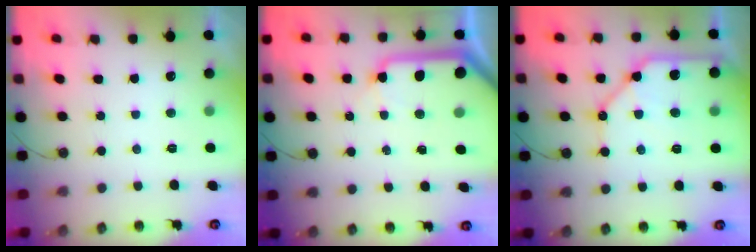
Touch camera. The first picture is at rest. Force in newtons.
{"total": 13.2, "press": 13.1, "slide": 1.5}
{"total": 14.1, "press": 13.9, "slide": 1.8}